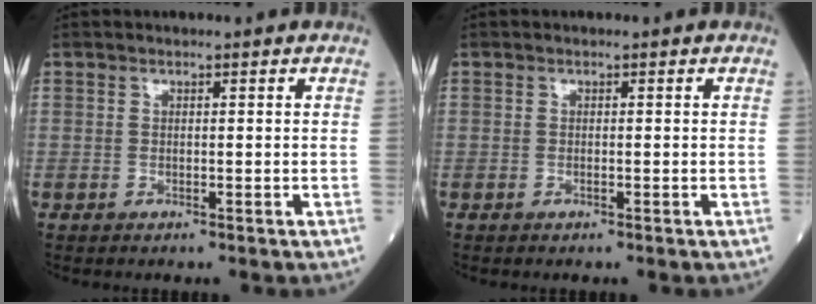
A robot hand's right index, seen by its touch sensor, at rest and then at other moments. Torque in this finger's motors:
{"motor_torque": [-0.08, 0.02, -0.04, -0.01]}